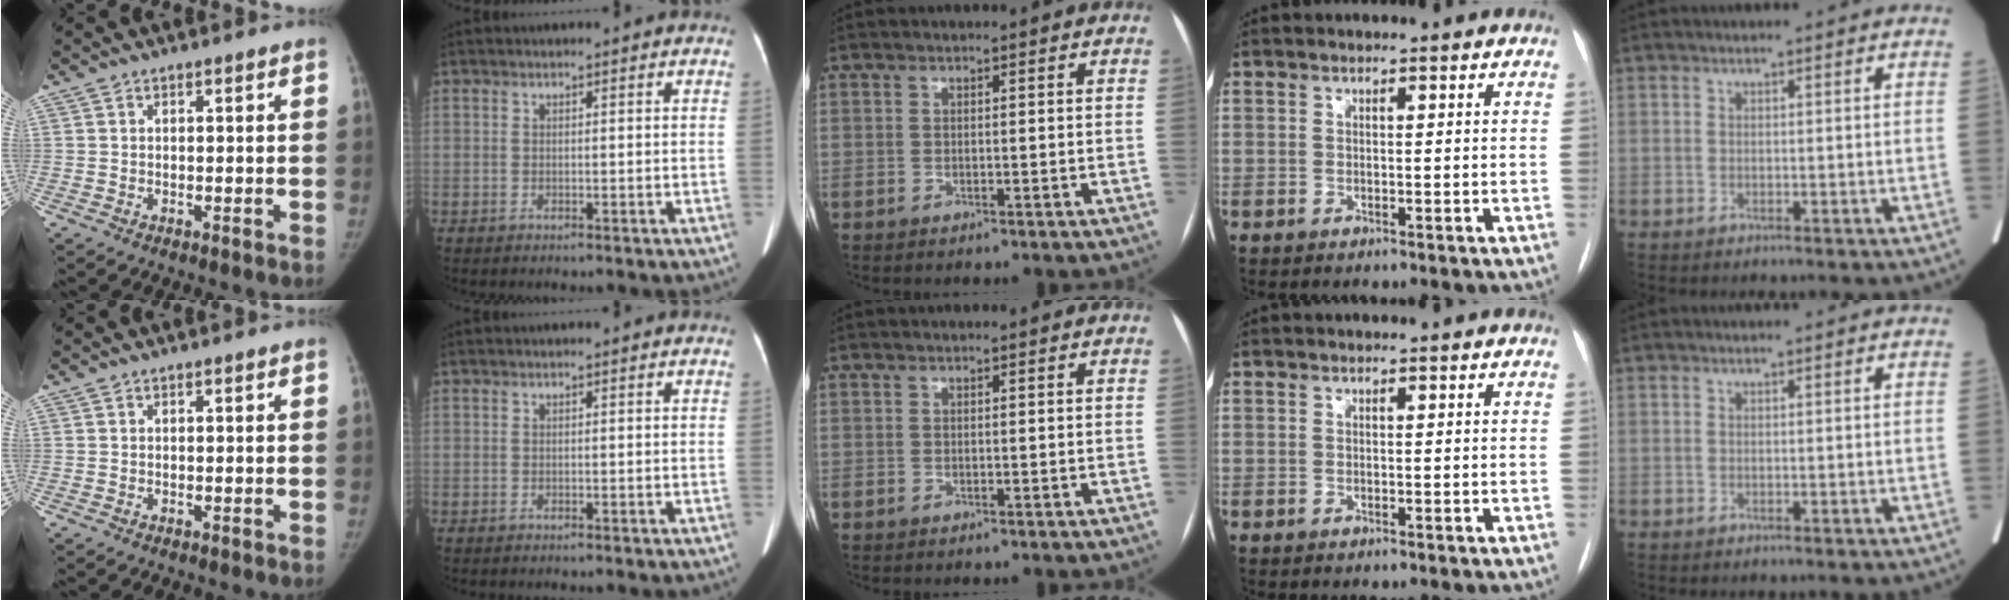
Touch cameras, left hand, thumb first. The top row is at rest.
{}